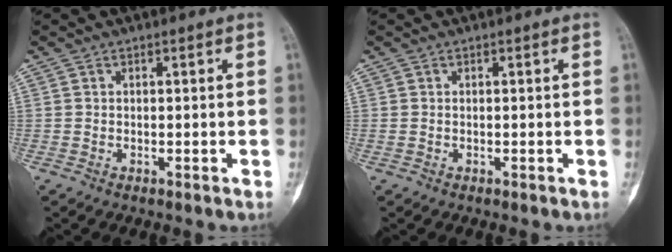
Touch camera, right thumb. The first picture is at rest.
{"total": 0.0}